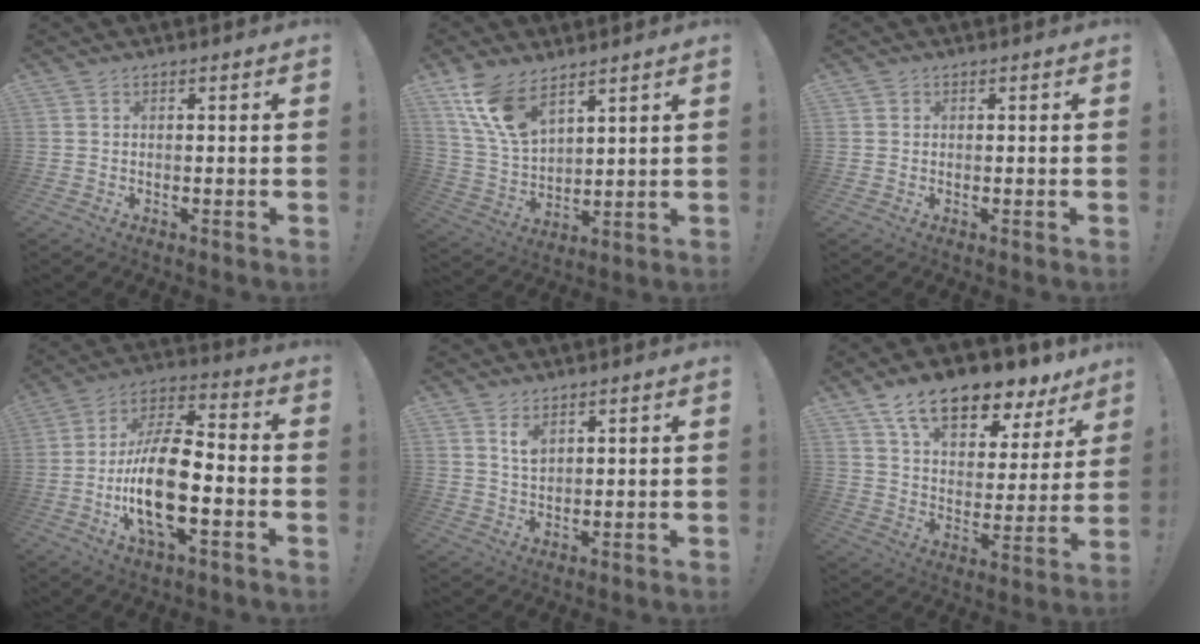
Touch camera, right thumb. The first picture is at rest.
{"total": 13.1, "force": [9.0, 6.3, 7.1], "torque": [-0.155, -0.042, 0.174]}
{"total": 1.0, "force": [0.6, 0.8, 0.0], "torque": [0.000, 0.001, 0.012]}
{"total": 18.6, "force": [-4.6, 8.0, 16.1], "torque": [-0.303, 0.015, -0.078]}
{"total": 4.4, "force": [2.9, 2.6, 2.0], "torque": [-0.033, -0.016, 0.051]}
{"total": 15.3, "force": [11.0, 6.6, 8.3], "torque": [-0.135, -0.079, 0.191]}